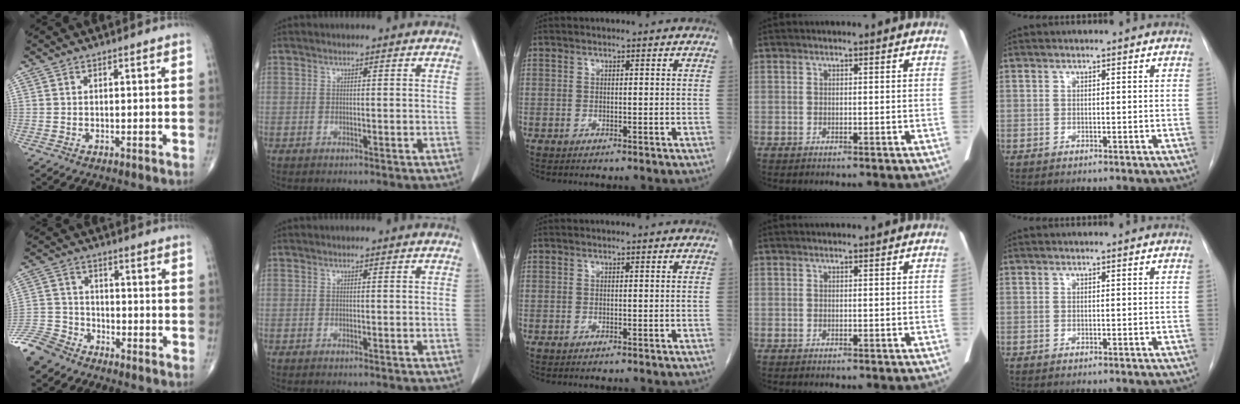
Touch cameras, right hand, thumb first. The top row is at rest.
{"thumb": {"total": 8.5, "force": [-7.1, 4.3, 1.8], "torque": [-0.039, 0.022, -0.149]}}